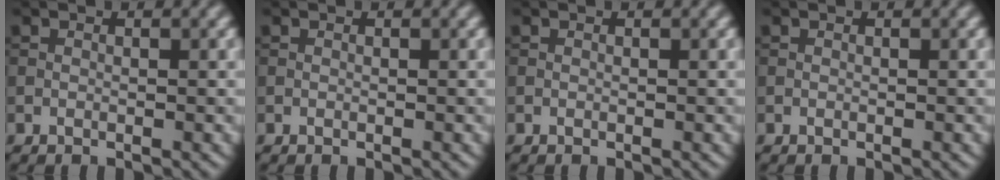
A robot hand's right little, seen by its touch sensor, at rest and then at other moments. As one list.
[{"total": 0.0}, {"total": 0.0}, {"total": 0.0}]